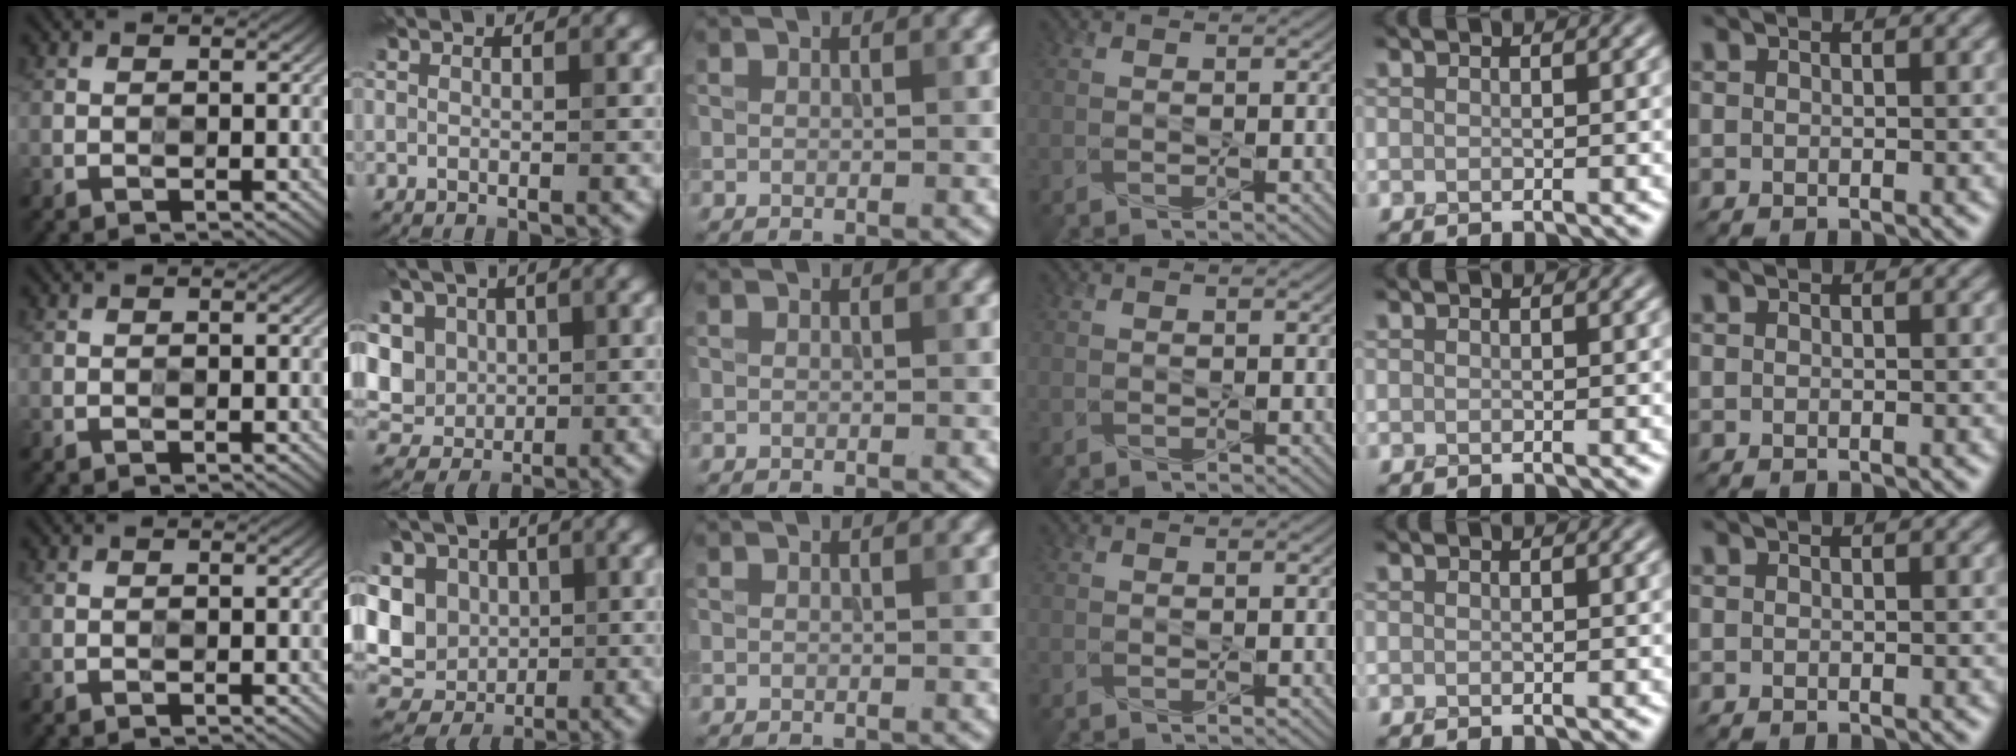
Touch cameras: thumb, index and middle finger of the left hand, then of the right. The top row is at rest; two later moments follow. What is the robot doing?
{"motion": "press", "object": "toy piano key"}